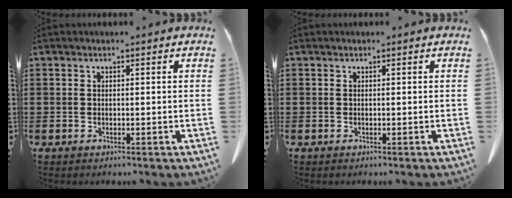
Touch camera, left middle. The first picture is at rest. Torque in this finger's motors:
{"motor_torque": [-0.14, 0.07, 0.00, 0.00]}